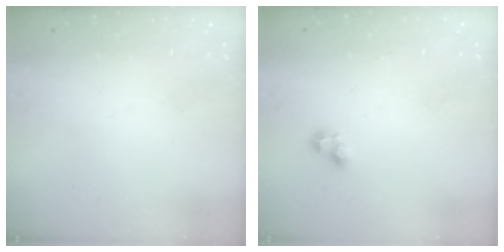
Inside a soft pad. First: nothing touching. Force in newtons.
{"total": 2.5, "press": 2.5, "slide": 0.2}